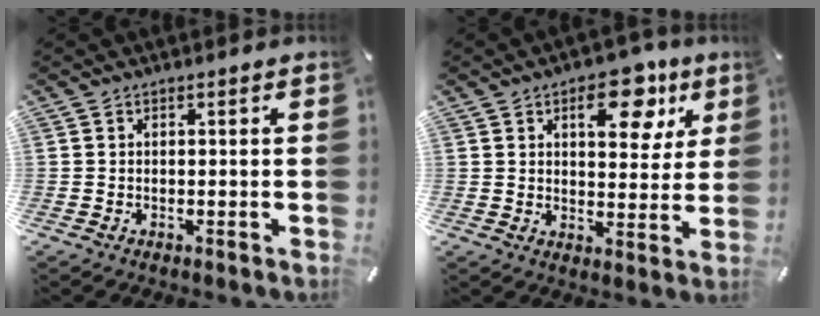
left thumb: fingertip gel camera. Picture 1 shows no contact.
{"total": 13.3, "force": [6.4, 7.3, 9.1], "torque": [-0.096, -0.025, 0.099]}